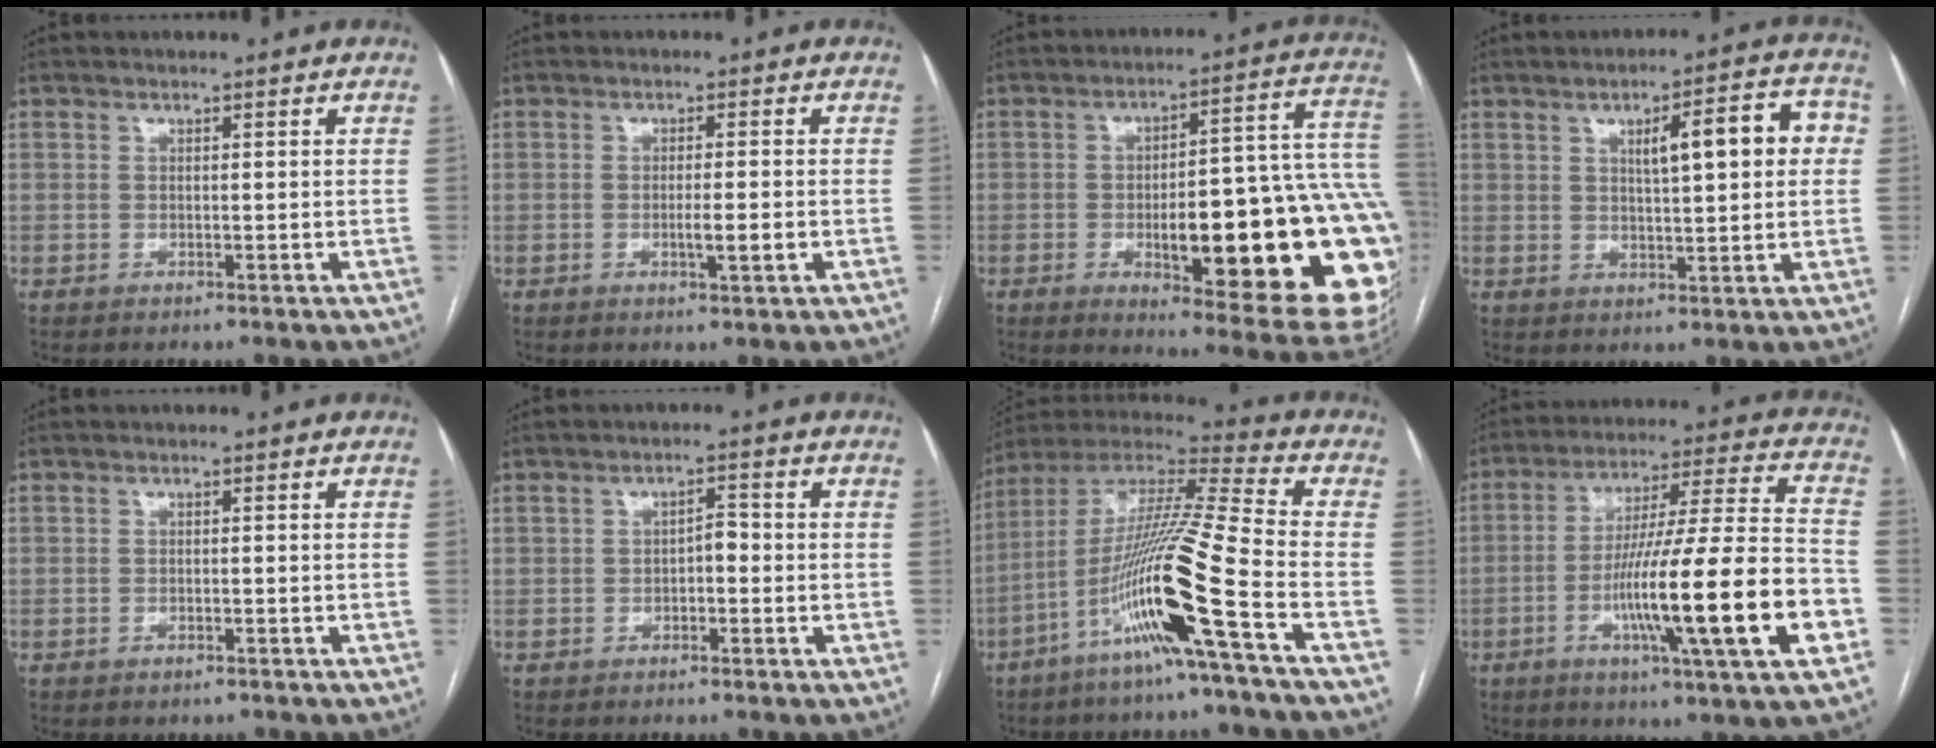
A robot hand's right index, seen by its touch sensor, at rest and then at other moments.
{"total": 3.1, "force": [-0.8, 0.2, 3.0], "torque": [-0.052, -0.005, -0.013]}
{"total": 29.4, "force": [-6.1, 5.9, 28.2], "torque": [-0.277, 0.010, -0.074]}
{"total": 9.7, "force": [2.3, 2.3, 9.1], "torque": [-0.128, 0.024, 0.033]}
{"total": 1.0, "force": [-0.6, 0.6, 0.3], "torque": [-0.011, 0.000, -0.006]}
{"total": 2.4, "force": [-0.4, 1.3, 1.9], "torque": [-0.030, 0.013, -0.008]}
{"total": 18.6, "force": [-7.8, -1.5, 16.8], "torque": [-0.336, -0.017, -0.155]}
{"total": 22.0, "force": [-6.7, 0.2, 21.0], "torque": [-0.324, -0.012, -0.111]}